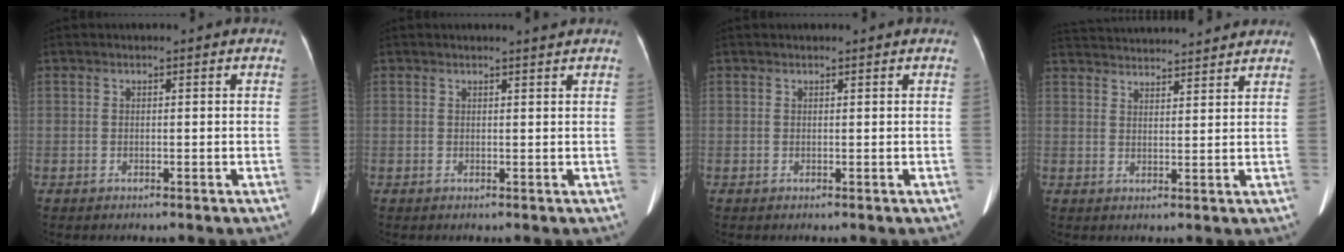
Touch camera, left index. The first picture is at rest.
{"total": 1.1, "force": [1.0, -0.5, 0.2], "torque": [-0.011, -0.009, 0.018]}
{"total": 1.1, "force": [1.0, 0.1, 0.3], "torque": [-0.009, 0.013, 0.014]}
{"total": 16.1, "force": [15.3, 1.9, 4.8], "torque": [-0.093, 0.044, 0.224]}